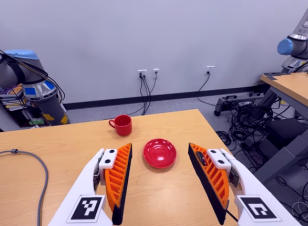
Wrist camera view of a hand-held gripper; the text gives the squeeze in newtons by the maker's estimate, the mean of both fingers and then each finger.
{"total": 0.0}